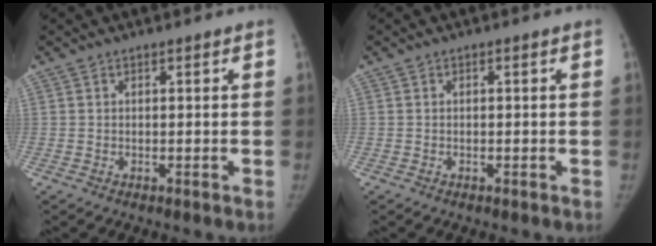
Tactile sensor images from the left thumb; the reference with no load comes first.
{"total": 0.0}